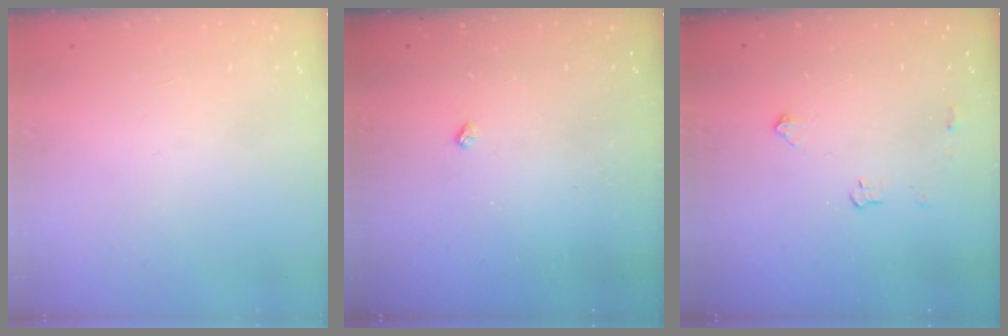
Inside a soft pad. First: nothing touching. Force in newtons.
{"total": 2.2, "press": 2.1, "slide": 0.4}
{"total": 3.1, "press": 3.1, "slide": 0.5}